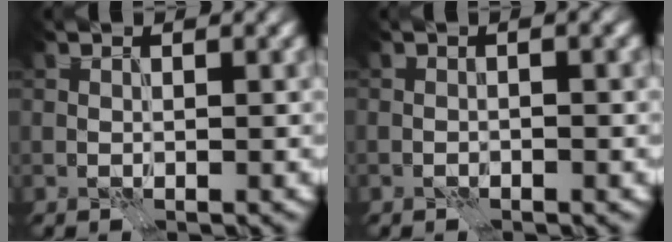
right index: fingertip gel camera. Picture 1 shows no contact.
{"total": 1.8, "force": [0.0, 0.5, 1.7], "torque": [-0.017, 0.000, -0.002]}